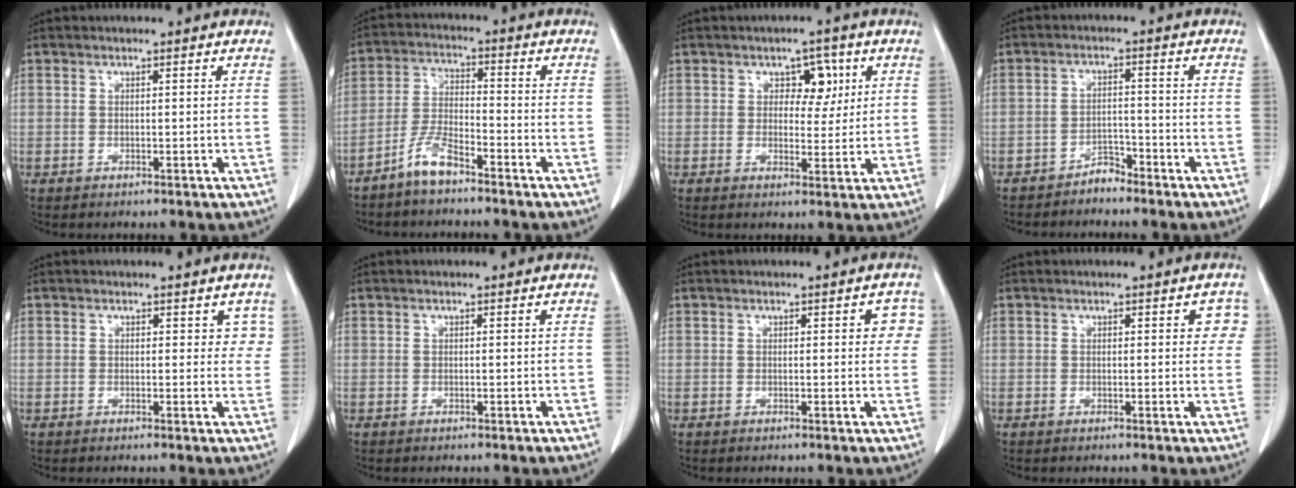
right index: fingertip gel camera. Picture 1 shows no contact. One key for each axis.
{"total": 5.6, "fx": -4.5, "fy": 1.0, "fz": 3.2, "tx": -0.076, "ty": -0.004, "tz": -0.093}
{"total": 4.6, "fx": 1.6, "fy": 3.0, "fz": 3.1, "tx": -0.034, "ty": 0.009, "tz": 0.023}
{"total": 2.9, "fx": -2.7, "fy": 0.9, "fz": 0.6, "tx": -0.009, "ty": 0.001, "tz": -0.047}
{"total": 2.4, "fx": 1.3, "fy": 1.7, "fz": 1.0, "tx": 0.009, "ty": 0.003, "tz": 0.010}
{"total": 0.0}
{"total": 3.0, "fx": 0.9, "fy": 1.3, "fz": 2.5, "tx": -0.014, "ty": 0.007, "tz": 0.004}
{"total": 2.7, "fx": 0.9, "fy": 1.4, "fz": 2.1, "tx": -0.009, "ty": 0.008, "tz": 0.004}